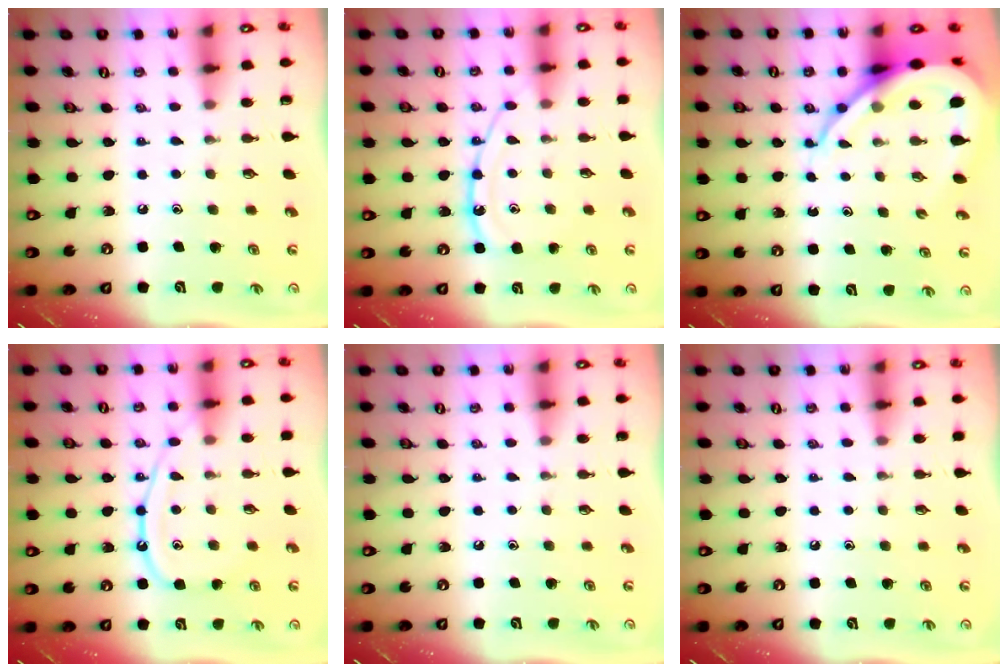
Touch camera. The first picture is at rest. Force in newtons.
{"total": 12.8, "press": 12.7, "slide": 0.9}
{"total": 12.9, "press": 12.8, "slide": 1.5}
{"total": 11.1, "press": 11.1, "slide": 1.2}
{"total": 0.0}
{"total": 2.4, "press": 2.4, "slide": 0.4}